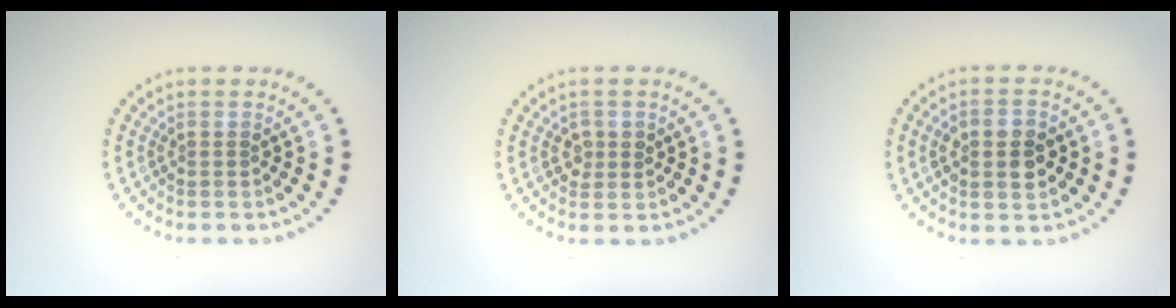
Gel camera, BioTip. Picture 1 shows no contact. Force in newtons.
{"total": 1.5, "press": 1.5, "slide": 0.3}
{"total": 3.8, "press": 3.8, "slide": 0.3}